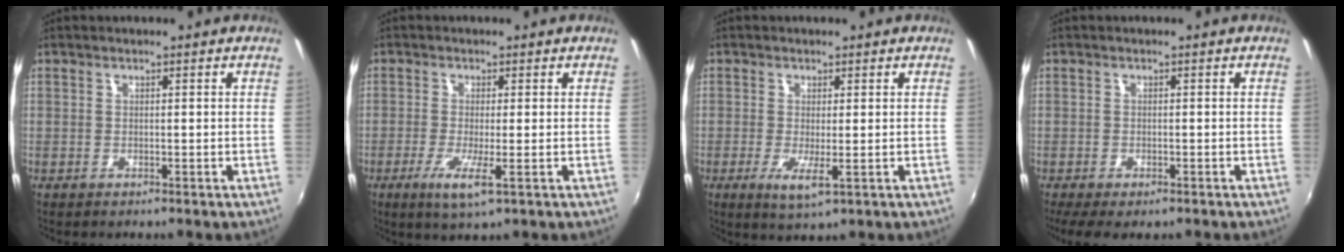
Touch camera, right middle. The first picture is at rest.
{"total": 4.9, "force": [-1.8, 0.1, 4.6], "torque": [-0.099, -0.017, -0.038]}
{"total": 4.0, "force": [-0.9, 0.6, 3.9], "torque": [-0.079, -0.015, -0.017]}
{"total": 4.8, "force": [-3.3, 2.1, 2.8], "torque": [-0.069, -0.022, -0.057]}